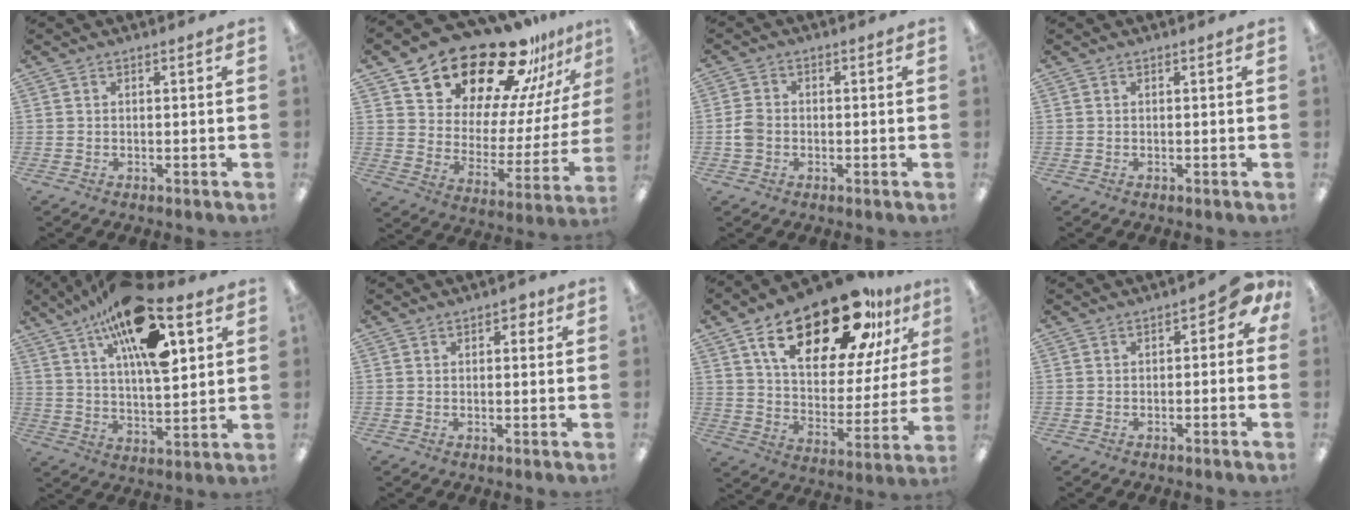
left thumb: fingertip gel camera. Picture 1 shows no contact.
{"total": 23.9, "force": [19.6, 10.2, 9.0], "torque": [-0.137, -0.148, 0.344]}
{"total": 4.1, "force": [-0.9, 3.4, 2.1], "torque": [-0.026, 0.008, -0.017]}
{"total": 0.0}
{"total": 20.6, "force": [11.1, 8.2, 15.3], "torque": [-0.250, -0.043, 0.184]}
{"total": 2.3, "force": [1.0, 1.5, 1.3], "torque": [-0.011, 0.000, 0.014]}
{"total": 24.8, "force": [15.9, 10.7, 15.7], "torque": [-0.246, -0.080, 0.266]}
{"total": 3.3, "force": [0.1, 2.3, 2.4], "torque": [-0.031, -0.001, -0.002]}